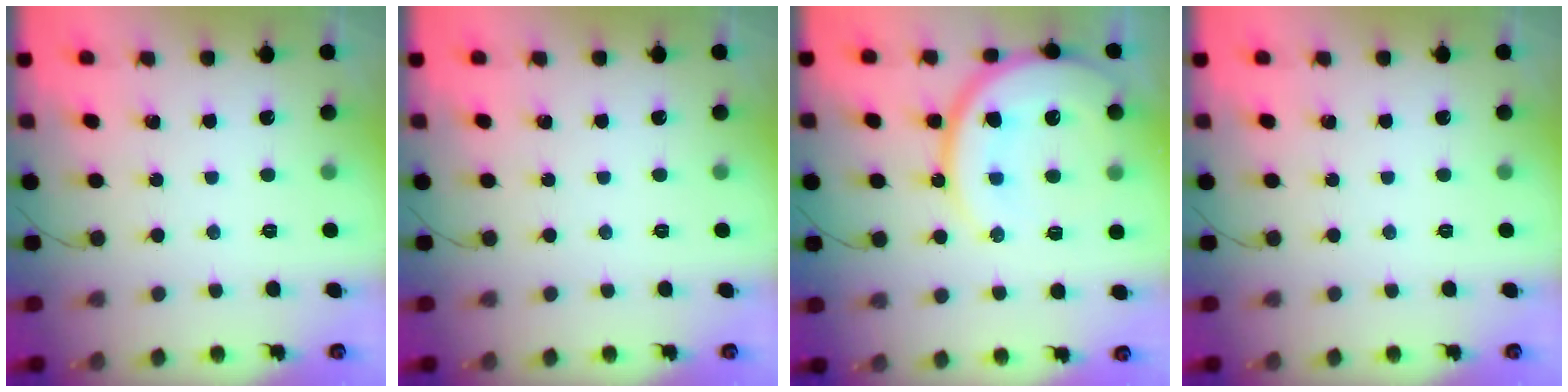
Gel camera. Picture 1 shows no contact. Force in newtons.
{"total": 0.0}
{"total": 18.0, "press": 18.0, "slide": 1.7}
{"total": 0.0}